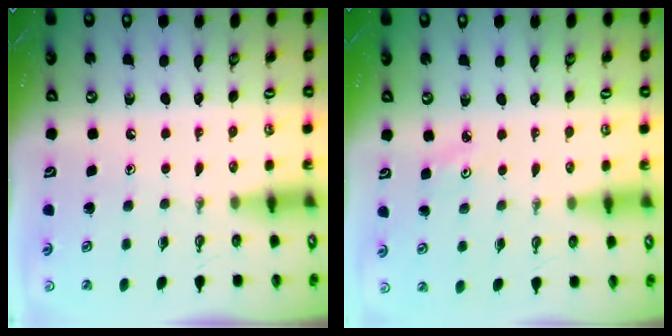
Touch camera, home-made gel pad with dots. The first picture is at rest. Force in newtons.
{"total": 2.1, "press": 2.1, "slide": 0.3}